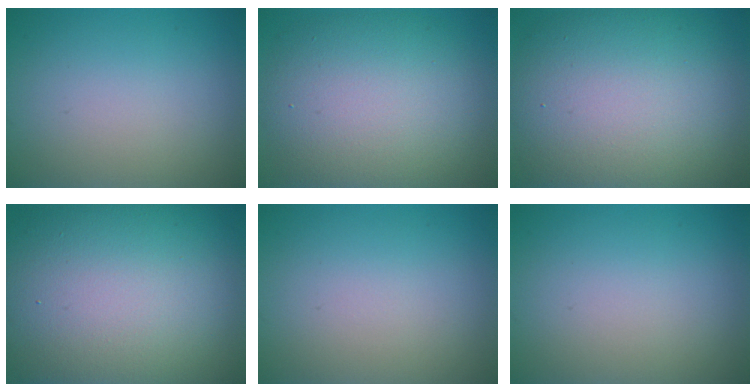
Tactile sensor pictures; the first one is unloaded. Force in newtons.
{"total": 10.8, "press": 10.8, "slide": 0.4}
{"total": 14.0, "press": 14.0, "slide": 0.8}
{"total": 18.9, "press": 18.9, "slide": 0.4}
{"total": 0.0}
{"total": 0.0}